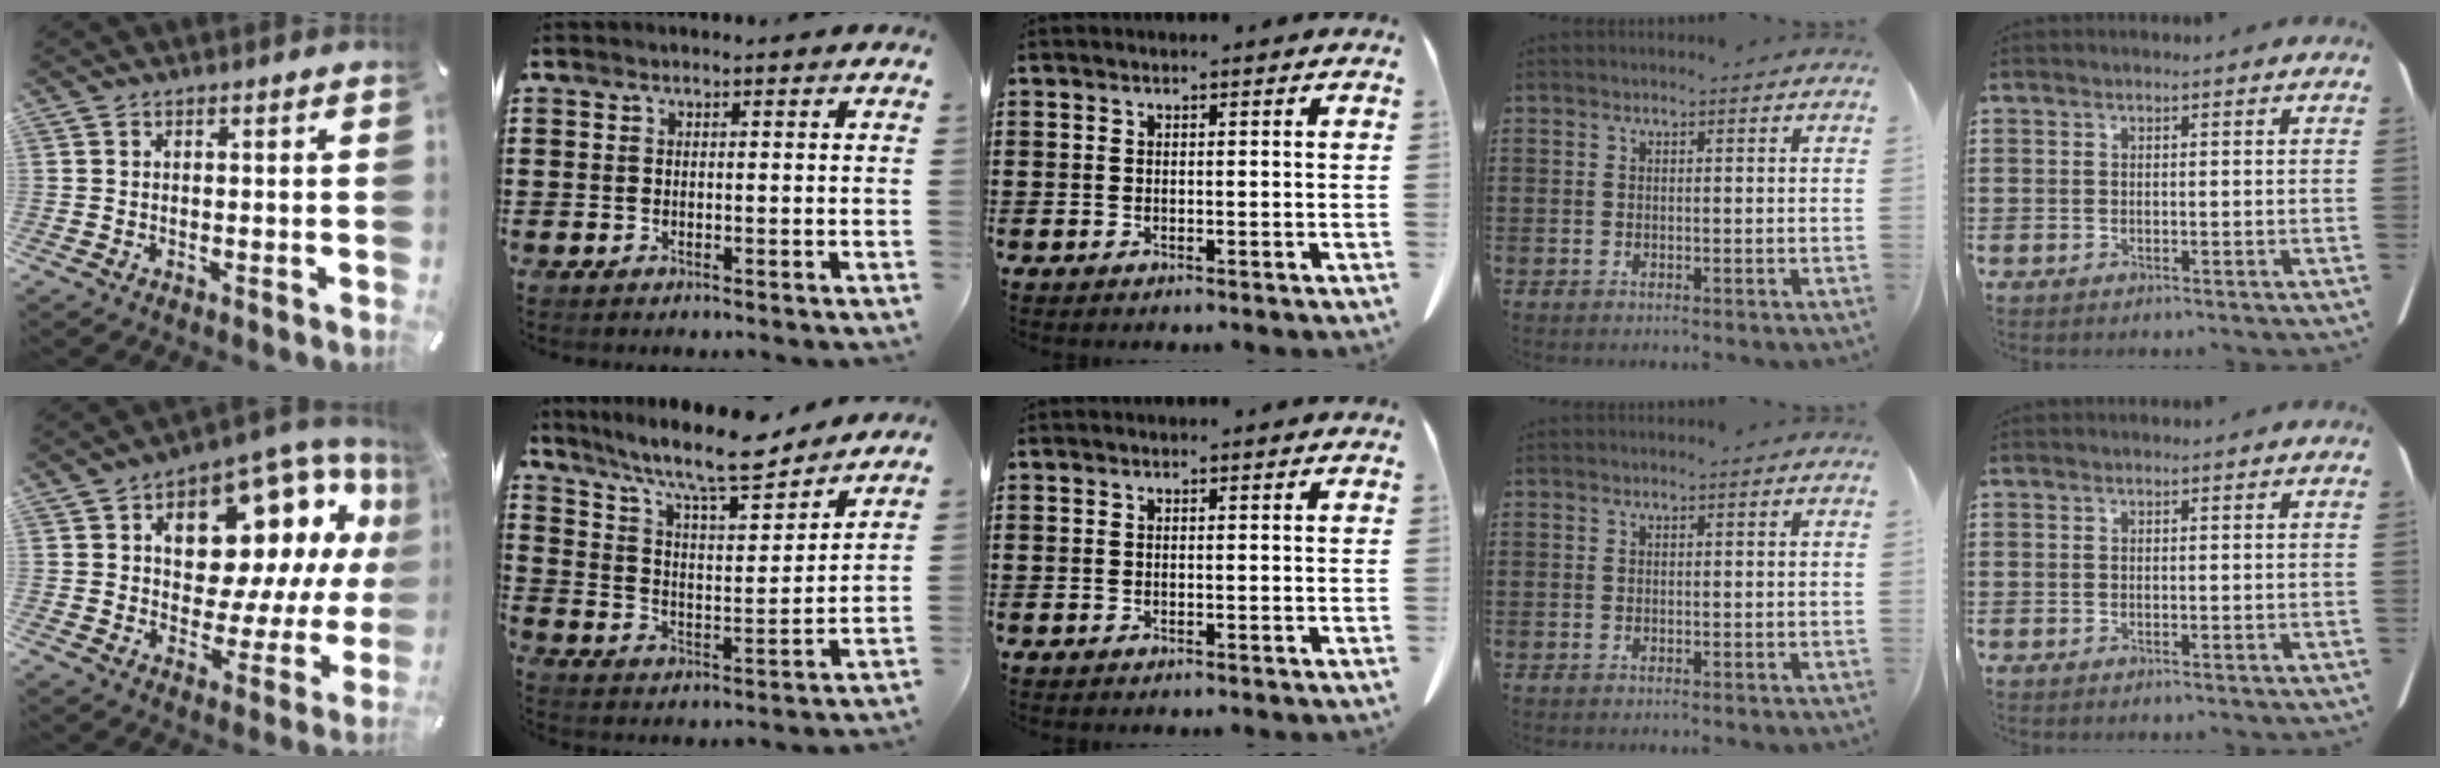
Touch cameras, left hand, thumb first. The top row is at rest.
{"thumb": {"total": 18.7, "force": [8.1, 10.7, 13.0], "torque": [-0.184, -0.055, 0.135]}, "index": {"total": 10.9, "force": [9.1, 1.8, 5.8], "torque": [-0.130, -0.054, 0.151]}}